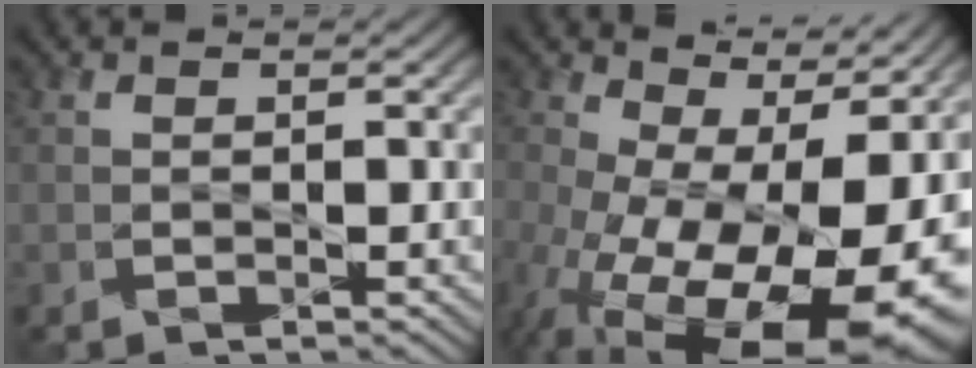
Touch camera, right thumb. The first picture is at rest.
{"total": 19.6, "force": [-3.4, 11.3, 15.6], "torque": [-0.239, -0.067, -0.009]}